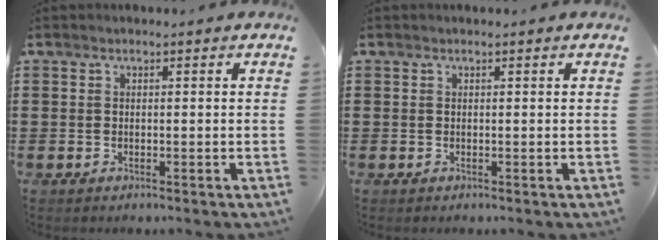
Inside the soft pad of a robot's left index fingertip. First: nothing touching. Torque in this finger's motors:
{"motor_torque": [0.01, 0.01, 0.00, -0.01]}